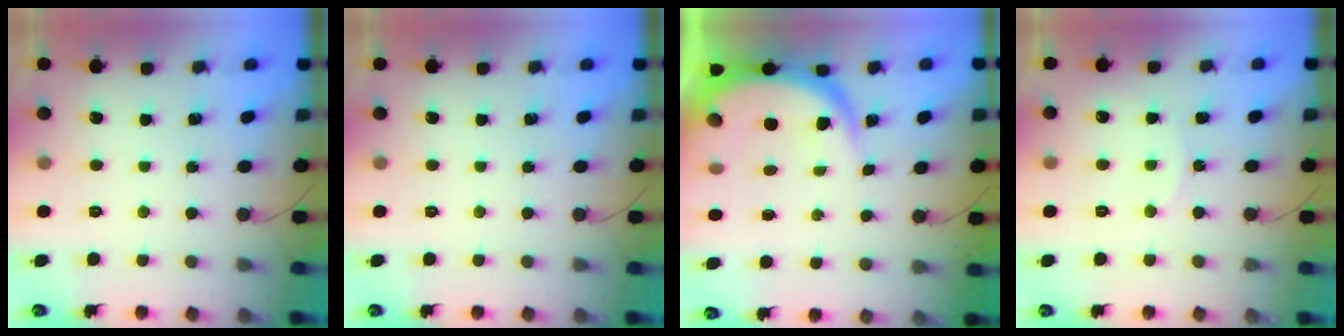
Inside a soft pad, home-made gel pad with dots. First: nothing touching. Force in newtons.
{"total": 0.0}
{"total": 9.1, "press": 9.1, "slide": 1.1}
{"total": 5.8, "press": 5.8, "slide": 0.6}